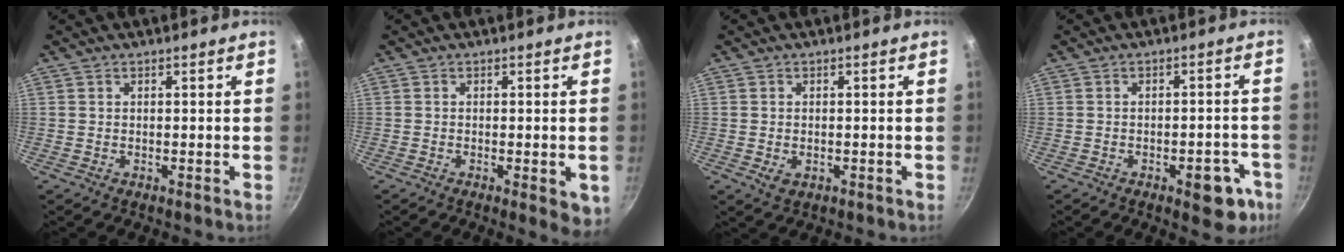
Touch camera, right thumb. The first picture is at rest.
{"total": 4.9, "force": [-1.5, 1.6, 4.3], "torque": [-0.050, -0.005, -0.019]}
{"total": 2.4, "force": [-0.5, 1.7, 1.6], "torque": [-0.028, -0.006, -0.005]}
{"total": 7.9, "force": [-3.7, 3.8, 5.9], "torque": [-0.042, 0.024, -0.037]}